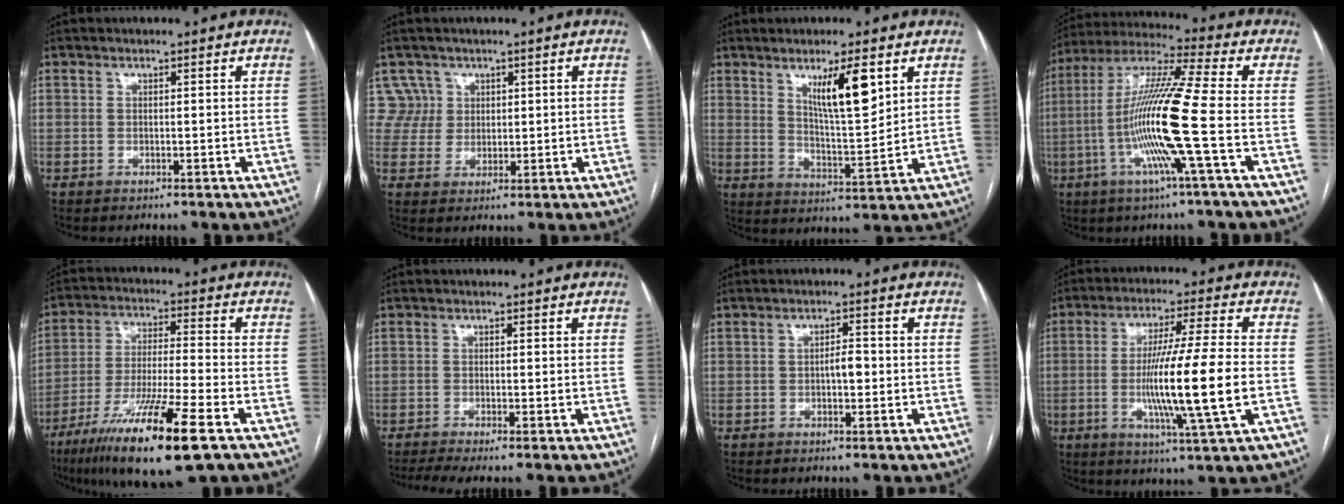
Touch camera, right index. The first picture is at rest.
{"total": 4.8, "force": [2.3, 4.0, -1.0], "torque": [0.039, 0.012, 0.045]}
{"total": 8.9, "force": [4.5, 1.3, 7.6], "torque": [-0.133, -0.011, 0.083]}
{"total": 15.7, "force": [-3.6, -1.3, 15.3], "torque": [-0.300, -0.007, -0.081]}
{"total": 16.7, "force": [-9.5, 0.6, 13.8], "torque": [-0.259, -0.043, -0.165]}
{"total": 3.4, "force": [-2.2, 0.3, 2.5], "torque": [-0.050, -0.006, -0.039]}
{"total": 2.4, "force": [-0.3, 1.0, 2.2], "torque": [-0.034, 0.005, -0.003]}
{"total": 14.3, "force": [-2.2, -0.9, 14.1], "torque": [-0.261, -0.014, -0.044]}